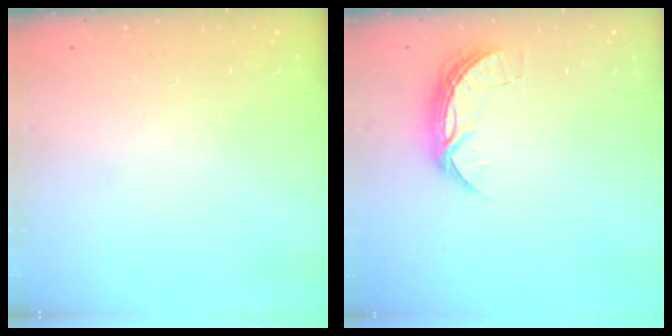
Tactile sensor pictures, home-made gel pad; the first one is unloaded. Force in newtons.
{"total": 6.8, "press": 6.8, "slide": 0.7}